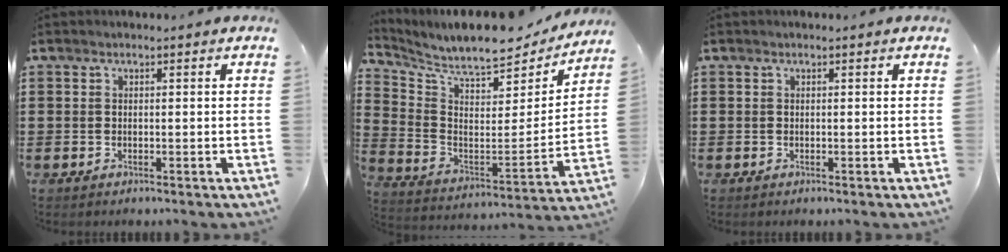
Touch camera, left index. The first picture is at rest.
{"total": 8.0, "force": [7.5, 0.9, 2.8], "torque": [-0.091, -0.063, 0.125]}
{"total": 0.0}